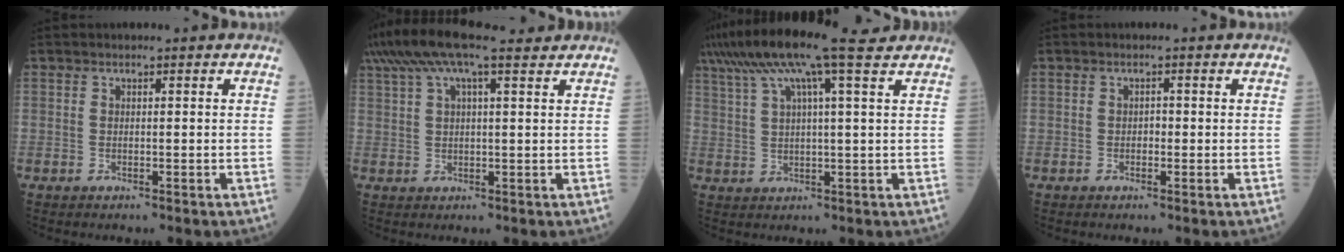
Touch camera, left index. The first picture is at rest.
{"total": 13.9, "force": [10.6, 2.8, 8.5], "torque": [-0.172, 0.059, 0.175]}
{"total": 15.3, "force": [11.7, 0.4, 9.8], "torque": [-0.186, 0.042, 0.184]}
{"total": 0.8, "force": [-0.2, 0.6, 0.6], "torque": [-0.006, 0.003, -0.006]}